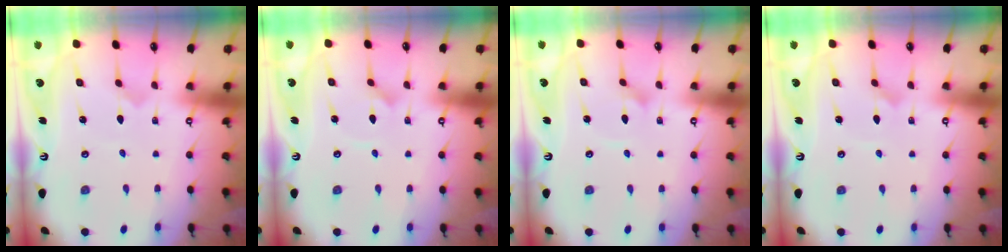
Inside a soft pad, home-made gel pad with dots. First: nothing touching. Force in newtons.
{"total": 2.9, "press": 2.9, "slide": 0.2}
{"total": 1.5, "press": 1.5, "slide": 0.1}
{"total": 1.7, "press": 1.7, "slide": 0.1}